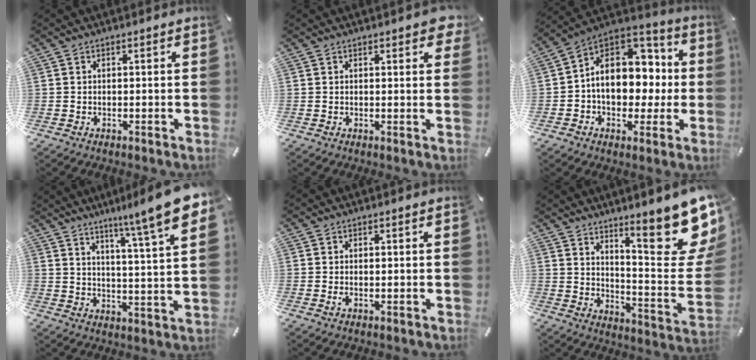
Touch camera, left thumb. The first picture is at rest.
{"total": 2.6, "force": [1.7, 1.0, 1.6], "torque": [-0.014, -0.008, 0.025]}
{"total": 14.2, "force": [-0.3, 11.6, 8.1], "torque": [-0.120, -0.005, 0.001]}
{"total": 12.9, "force": [9.3, 0.1, 8.9], "torque": [-0.147, -0.066, 0.143]}
{"total": 0.9, "force": [0.0, 0.3, 0.9], "torque": [-0.016, -0.001, 0.000]}
{"total": 22.3, "force": [14.2, 6.0, 16.1], "torque": [-0.207, -0.115, 0.229]}